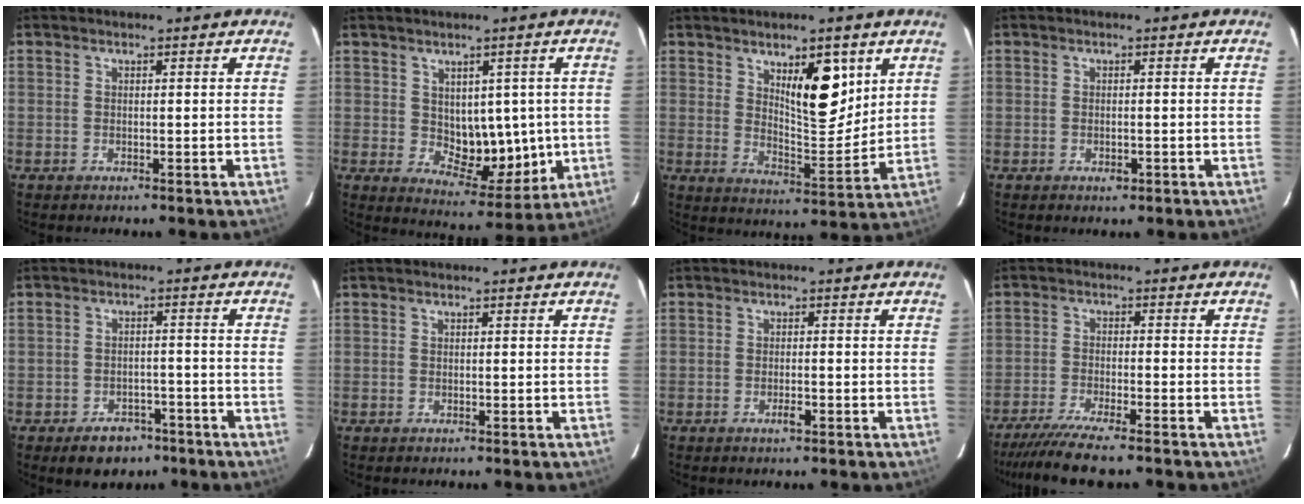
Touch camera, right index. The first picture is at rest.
{"total": 8.9, "force": [0.2, 5.3, 7.2], "torque": [-0.088, 0.001, 0.026]}
{"total": 9.8, "force": [4.5, 3.1, 8.2], "torque": [-0.130, -0.010, 0.080]}
{"total": 1.3, "force": [-0.6, 0.5, 1.1], "torque": [-0.021, -0.002, -0.005]}
{"total": 5.8, "force": [-3.8, 3.6, 2.4], "torque": [-0.037, 0.005, -0.051]}
{"total": 0.0}
{"total": 1.7, "force": [-0.9, 0.2, 1.4], "torque": [-0.025, -0.001, -0.014]}
{"total": 9.0, "force": [-7.4, 0.1, 5.0], "torque": [-0.072, -0.023, -0.119]}